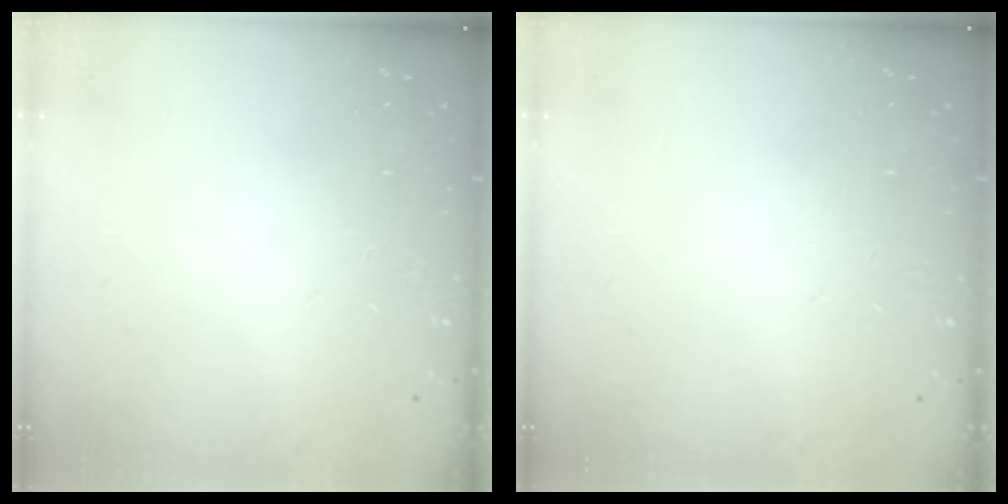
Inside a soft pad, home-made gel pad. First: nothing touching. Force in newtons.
{"total": 0.0}